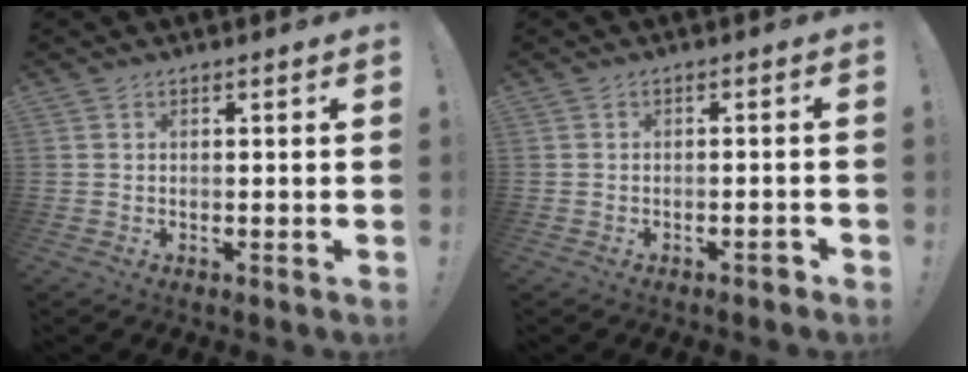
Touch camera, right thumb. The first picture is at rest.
{"total": 1.9, "force": [-1.2, 0.5, 1.4], "torque": [-0.022, 0.009, -0.020]}